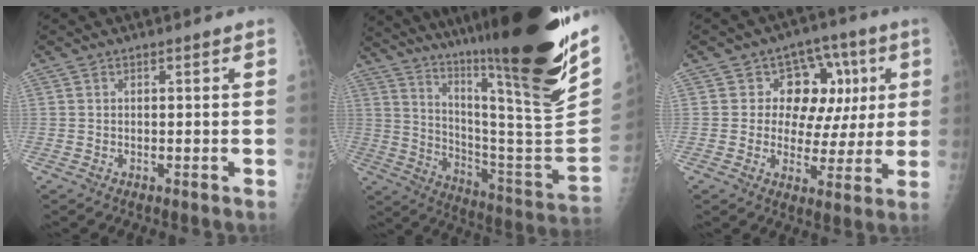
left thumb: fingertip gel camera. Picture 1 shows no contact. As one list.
[{"total": 34.5, "force": [23.9, 3.4, 24.6], "torque": [-0.341, -0.119, 0.359]}, {"total": 12.6, "force": [3.3, 9.4, 7.6], "torque": [-0.037, 0.005, 0.044]}]